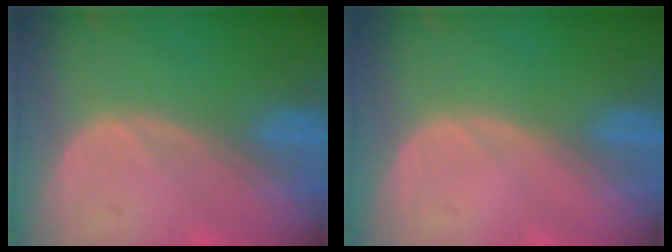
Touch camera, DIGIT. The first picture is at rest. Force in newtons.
{"total": 0.0}